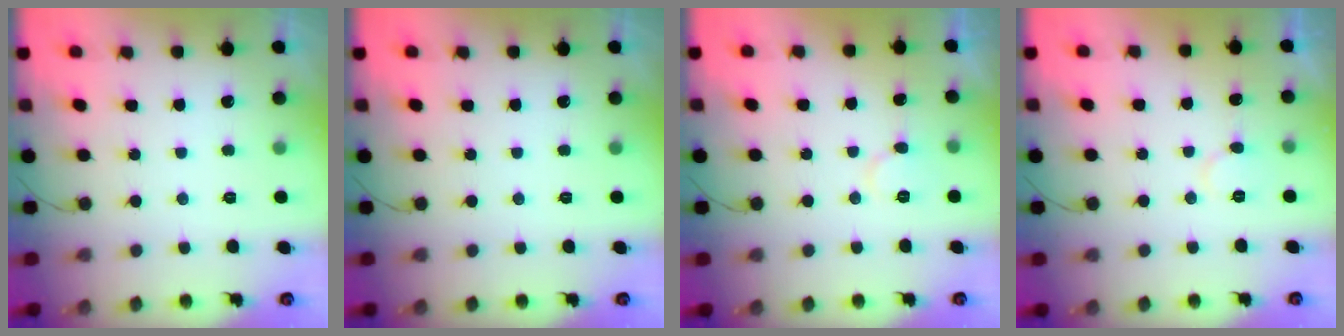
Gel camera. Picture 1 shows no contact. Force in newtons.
{"total": 0.0}
{"total": 5.3, "press": 5.2, "slide": 0.5}
{"total": 6.1, "press": 6.1, "slide": 0.5}